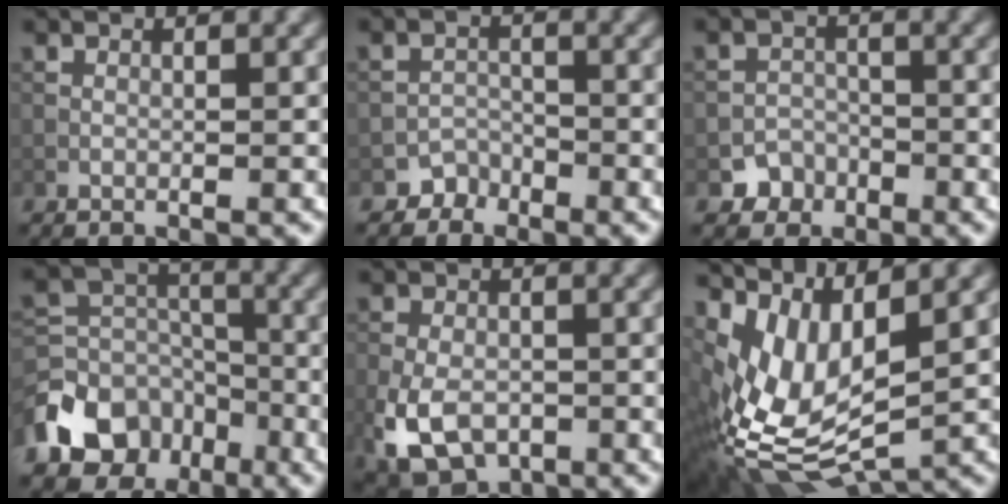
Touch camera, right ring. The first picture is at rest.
{"total": 2.0, "force": [-1.6, 1.2, -0.3], "torque": [0.017, 0.008, -0.023]}
{"total": 2.6, "force": [-1.6, 2.1, 0.0], "torque": [0.020, 0.005, -0.022]}
{"total": 10.3, "force": [-6.0, 7.5, 3.8], "torque": [-0.080, 0.007, -0.122]}
{"total": 7.4, "force": [-2.8, 4.8, 5.0], "torque": [-0.116, -0.020, -0.050]}
{"total": 9.0, "force": [1.0, 4.7, 7.6], "torque": [-0.174, -0.026, 0.033]}